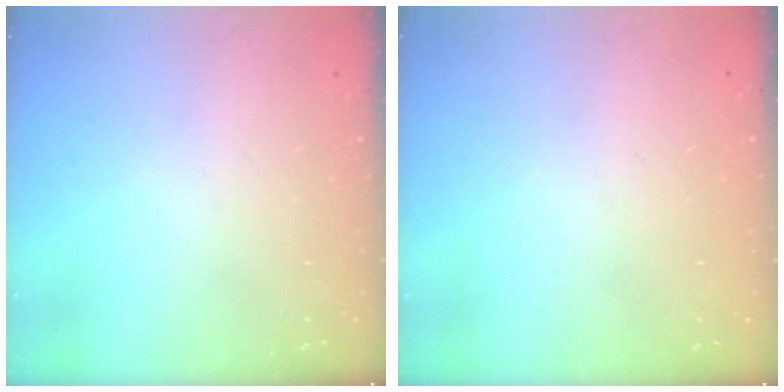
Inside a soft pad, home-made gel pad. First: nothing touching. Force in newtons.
{"total": 0.0}